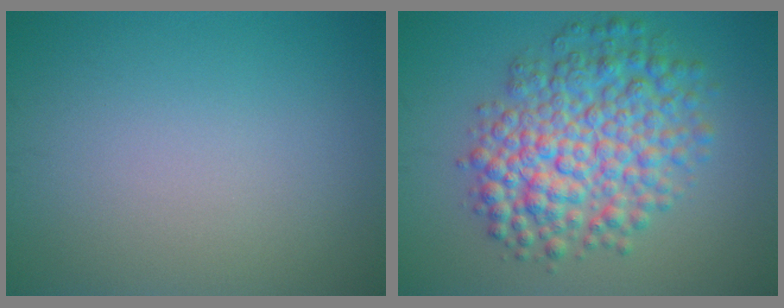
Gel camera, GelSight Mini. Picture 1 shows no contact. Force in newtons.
{"total": 8.0, "press": 8.0, "slide": 0.1}